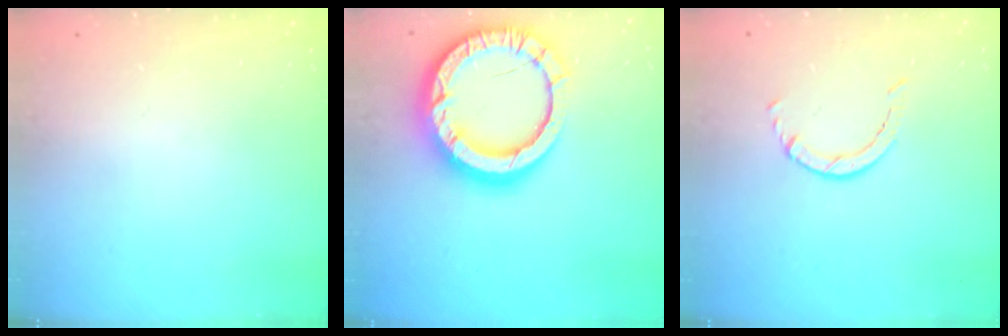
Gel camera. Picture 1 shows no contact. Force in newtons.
{"total": 20.3, "press": 20.2, "slide": 2.0}
{"total": 0.8, "press": 0.7, "slide": 0.2}